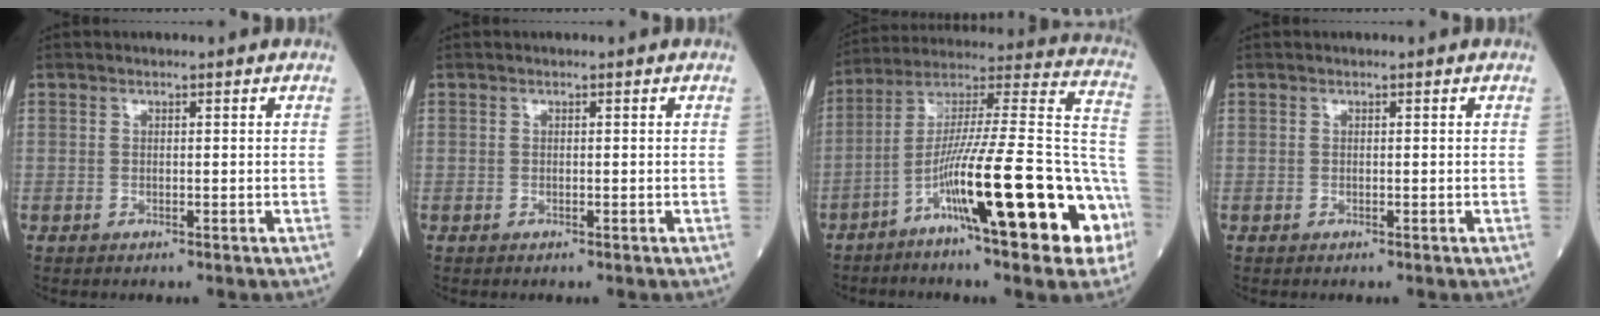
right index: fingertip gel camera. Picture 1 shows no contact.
{"total": 0.0}
{"total": 24.4, "force": [-10.0, 2.2, 22.2], "torque": [-0.292, 0.006, -0.161]}
{"total": 0.0}